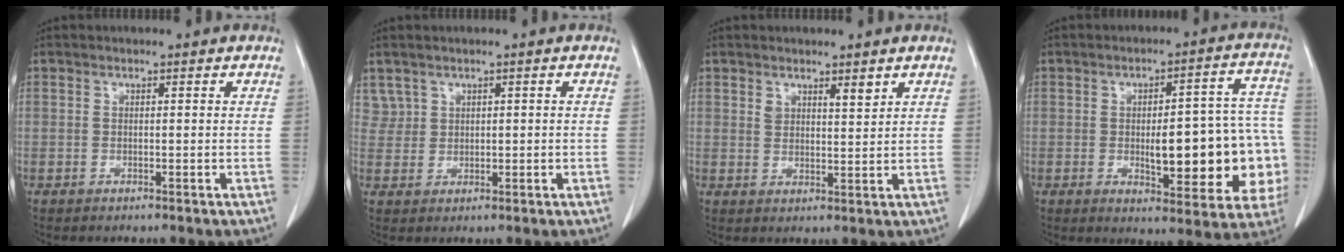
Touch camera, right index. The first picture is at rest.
{"total": 2.3, "force": [1.1, 1.9, 0.6], "torque": [-0.012, 0.012, 0.030]}
{"total": 3.3, "force": [2.2, 1.2, 2.2], "torque": [-0.038, -0.002, 0.041]}
{"total": 20.0, "force": [-3.1, 6.2, 18.8], "torque": [-0.164, 0.041, -0.017]}